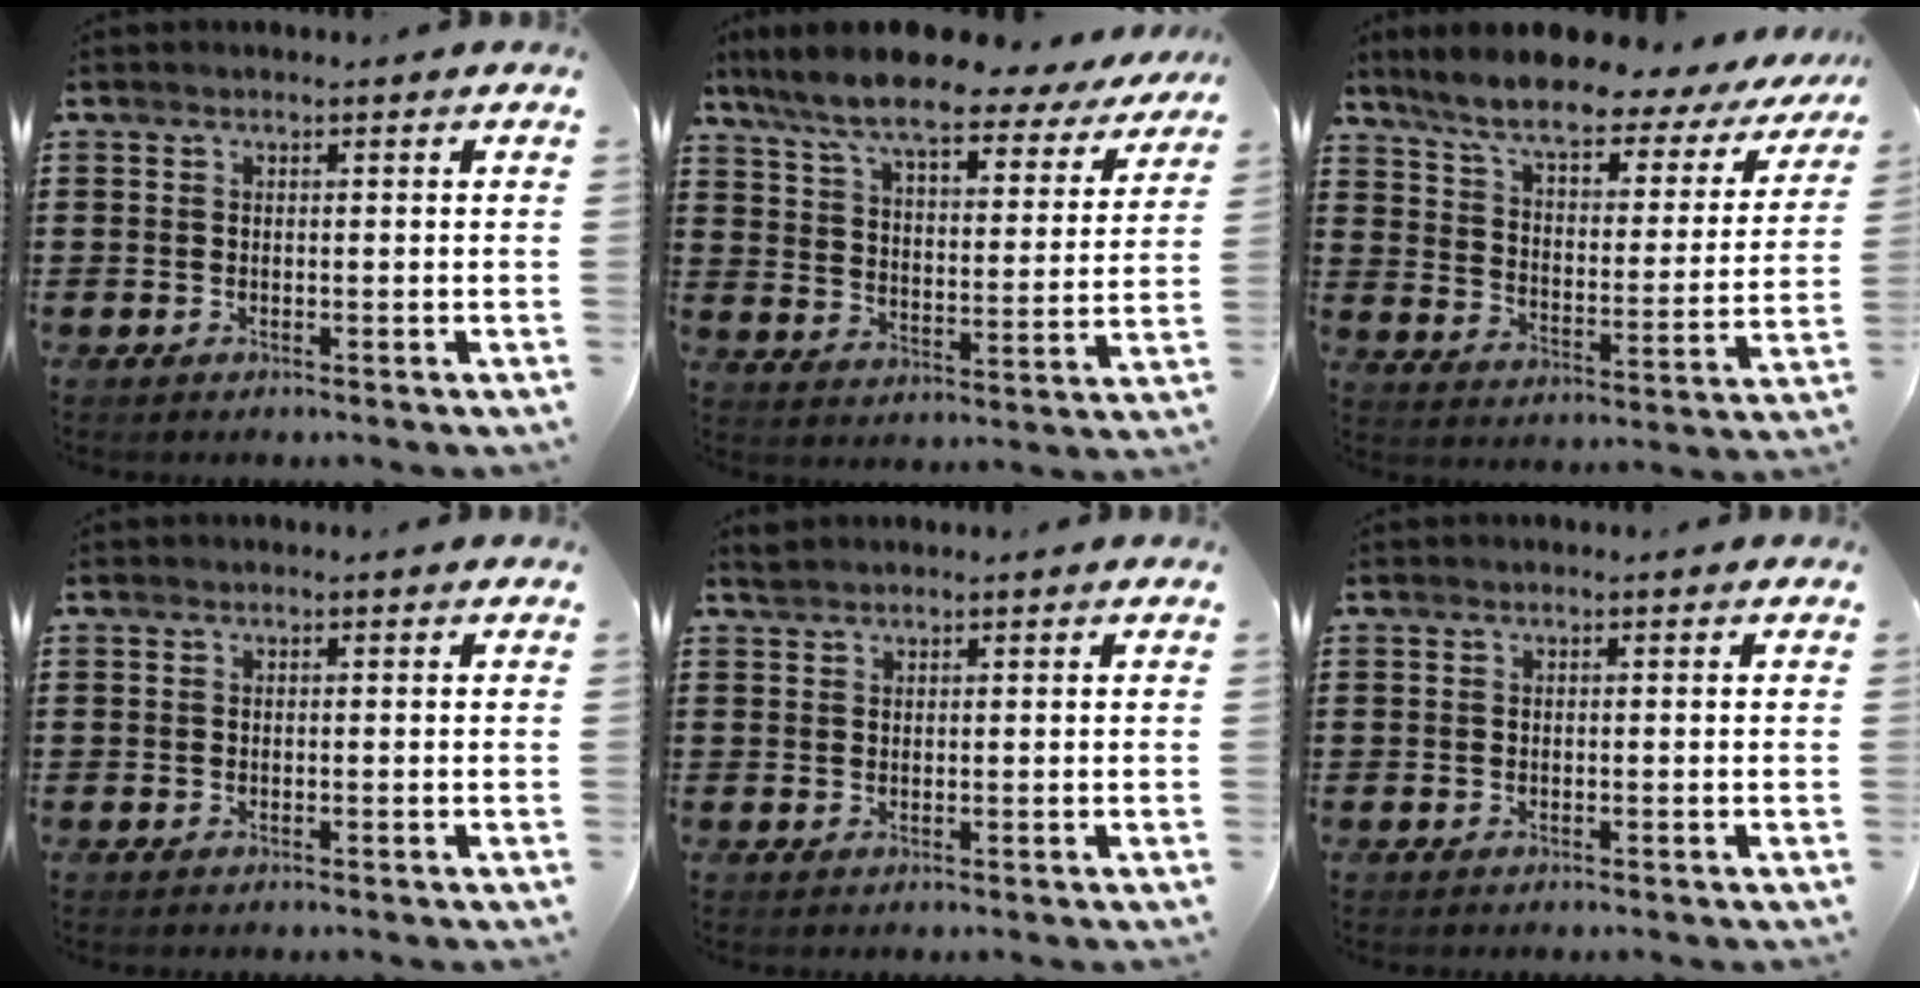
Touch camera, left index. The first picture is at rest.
{"total": 10.0, "force": [8.5, 1.2, 5.0], "torque": [-0.131, -0.044, 0.146]}
{"total": 8.5, "force": [6.9, 1.2, 4.8], "torque": [-0.112, -0.042, 0.111]}
{"total": 0.0}
{"total": 1.1, "force": [1.1, 0.2, 0.3], "torque": [-0.007, 0.001, 0.022]}
{"total": 0.0}